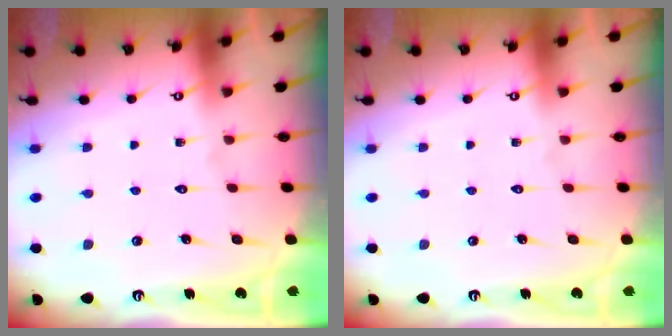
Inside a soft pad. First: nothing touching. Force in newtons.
{"total": 0.0}